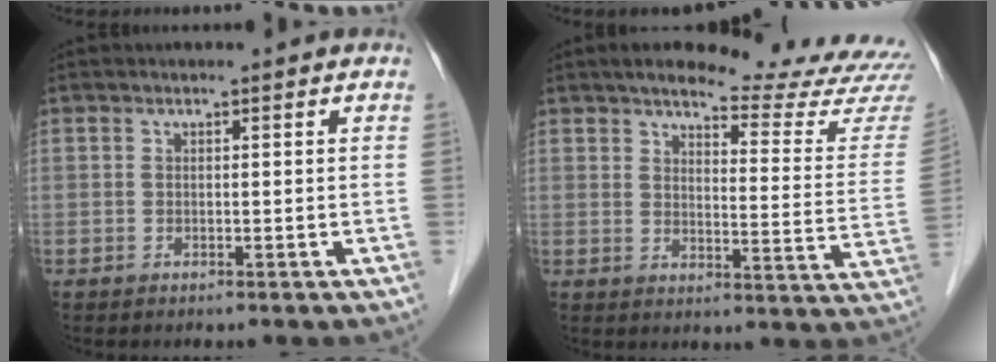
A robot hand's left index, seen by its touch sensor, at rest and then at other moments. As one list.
[{"total": 18.8, "force": [17.5, 1.3, 6.6], "torque": [-0.078, -0.082, 0.199]}]